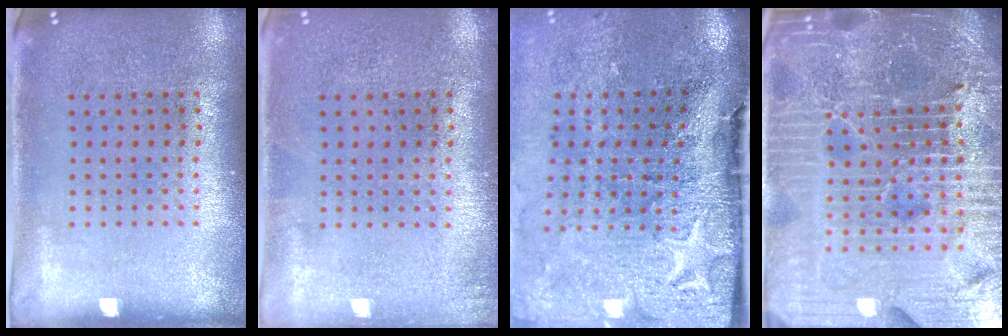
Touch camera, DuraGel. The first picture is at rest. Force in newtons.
{"total": 0.7, "press": 0.7, "slide": 0.1}
{"total": 4.9, "press": 3.8, "slide": 3.0}
{"total": 7.3, "press": 6.4, "slide": 3.7}